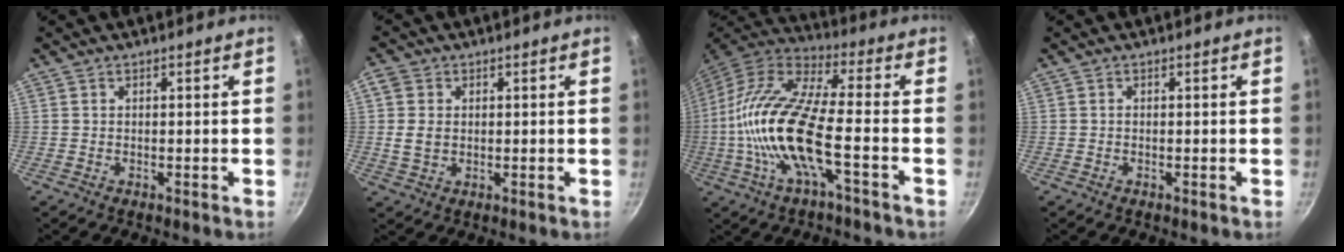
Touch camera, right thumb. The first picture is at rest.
{"total": 4.8, "force": [0.3, 3.9, 2.9], "torque": [-0.045, -0.002, 0.003]}
{"total": 18.9, "force": [-4.2, 5.8, 17.5], "torque": [-0.345, 0.036, -0.098]}
{"total": 0.0}